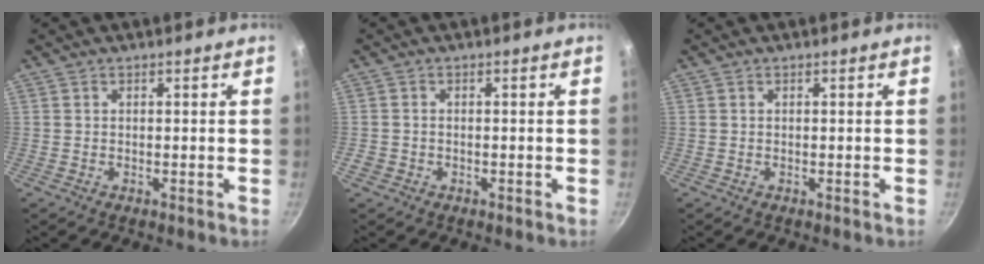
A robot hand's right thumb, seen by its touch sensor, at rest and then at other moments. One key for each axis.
{"total": 1.3, "fx": -0.7, "fy": 1.1, "fz": 0.5, "tx": -0.014, "ty": 0.004, "tz": -0.010}
{"total": 0.0}